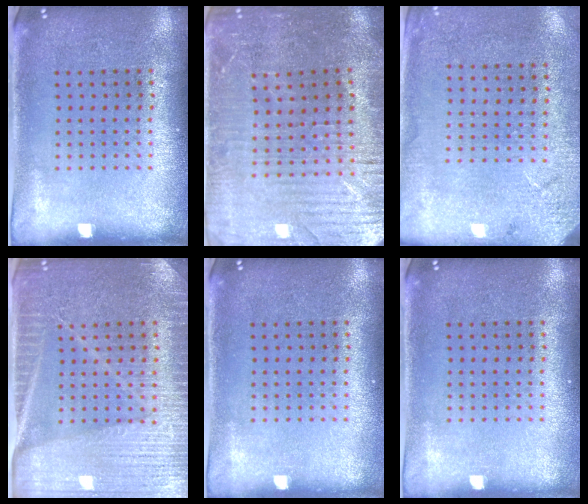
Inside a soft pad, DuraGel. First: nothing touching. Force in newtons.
{"total": 2.7, "press": 2.6, "slide": 0.6}
{"total": 2.6, "press": 2.4, "slide": 0.9}
{"total": 4.0, "press": 3.7, "slide": 1.4}
{"total": 0.0}
{"total": 0.0}